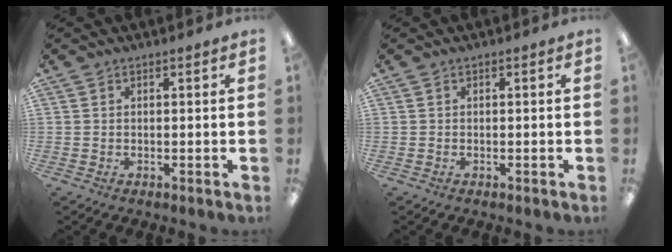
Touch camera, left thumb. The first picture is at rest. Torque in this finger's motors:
{"motor_torque": [0.01, 0.00, -0.05, 0.02, 0.00]}